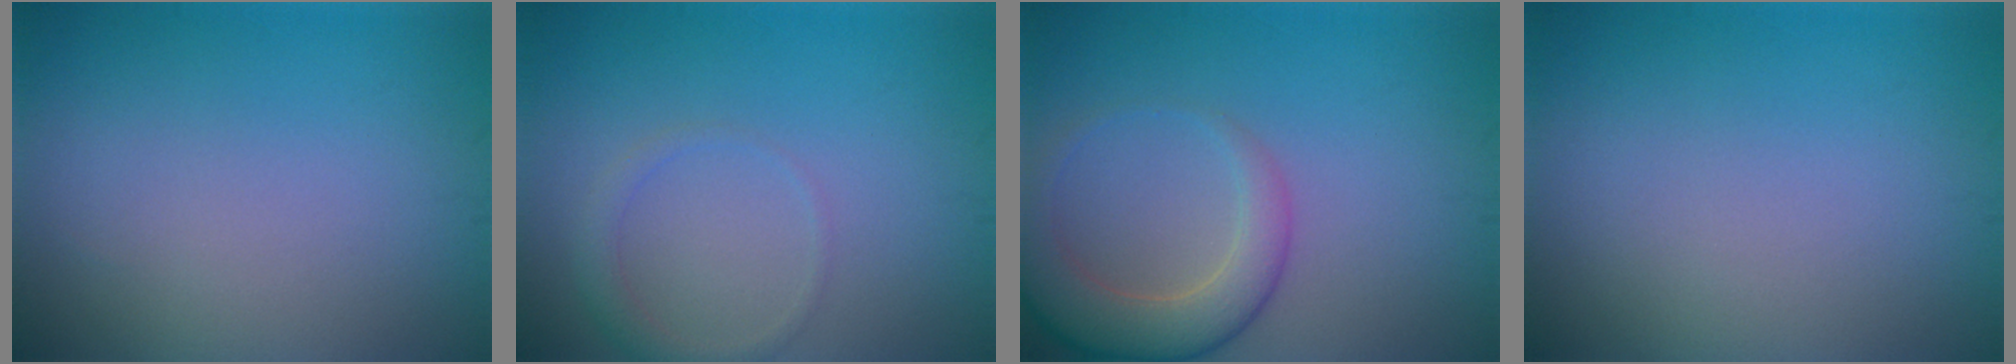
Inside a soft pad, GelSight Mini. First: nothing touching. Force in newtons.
{"total": 1.4, "press": 1.4, "slide": 0.0}
{"total": 4.8, "press": 4.8, "slide": 0.4}
{"total": 0.0}